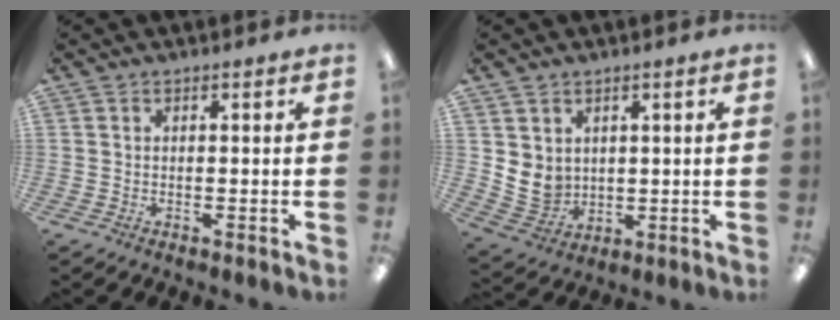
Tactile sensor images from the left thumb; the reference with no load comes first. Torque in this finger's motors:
{"motor_torque": [-0.34, 0.41, -0.03, -0.11, 0.02]}